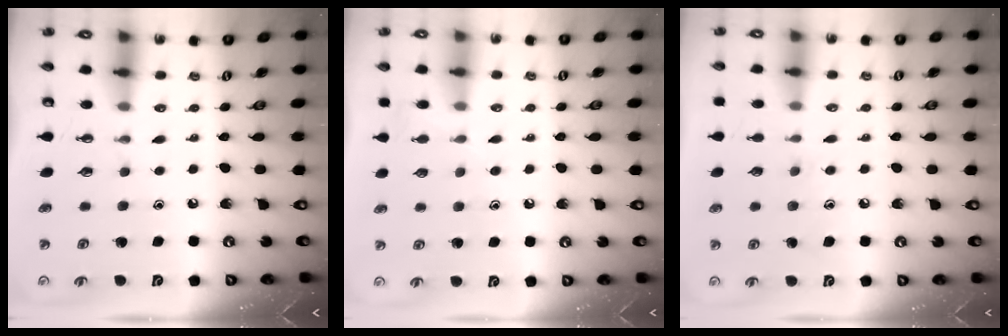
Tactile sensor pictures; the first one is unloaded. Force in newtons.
{"total": 6.8, "press": 6.7, "slide": 0.7}
{"total": 6.7, "press": 6.7, "slide": 0.7}